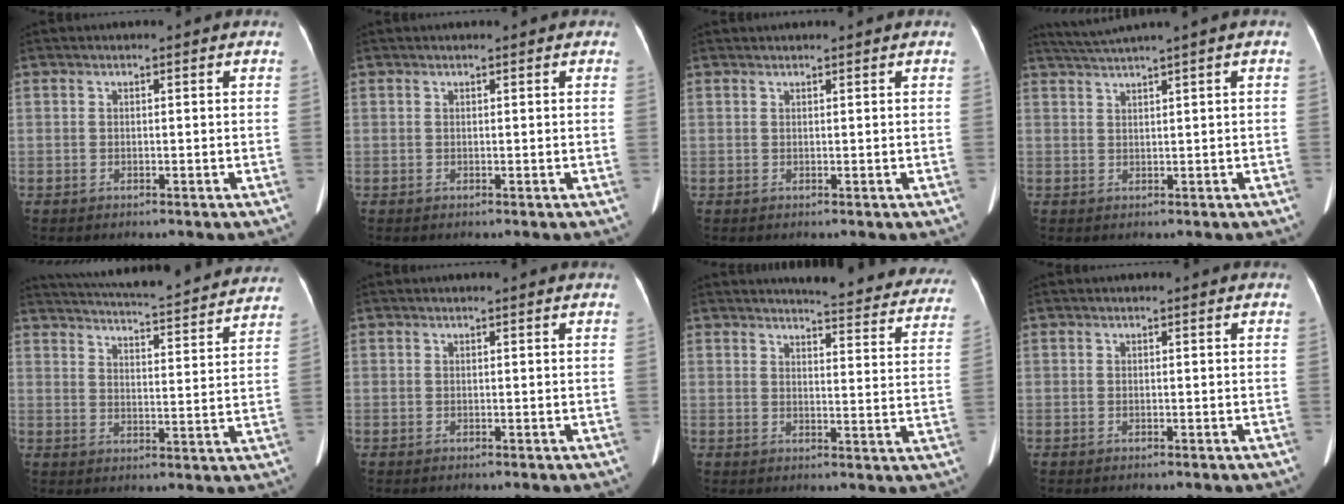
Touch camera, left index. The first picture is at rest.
{"total": 1.2, "force": [0.9, 0.5, 0.6], "torque": [-0.009, 0.012, 0.006]}
{"total": 0.8, "force": [0.8, 0.1, 0.1], "torque": [-0.004, 0.013, 0.015]}
{"total": 2.5, "force": [2.0, -0.9, 1.1], "torque": [-0.027, 0.010, 0.051]}
{"total": 24.5, "force": [22.6, 3.2, 9.0], "torque": [-0.151, -0.026, 0.284]}
{"total": 0.8, "force": [0.8, 0.0, 0.3], "torque": [-0.007, 0.009, 0.011]}
{"total": 20.3, "force": [19.3, 3.1, 5.7], "torque": [-0.048, -0.082, 0.200]}
{"total": 0.0}